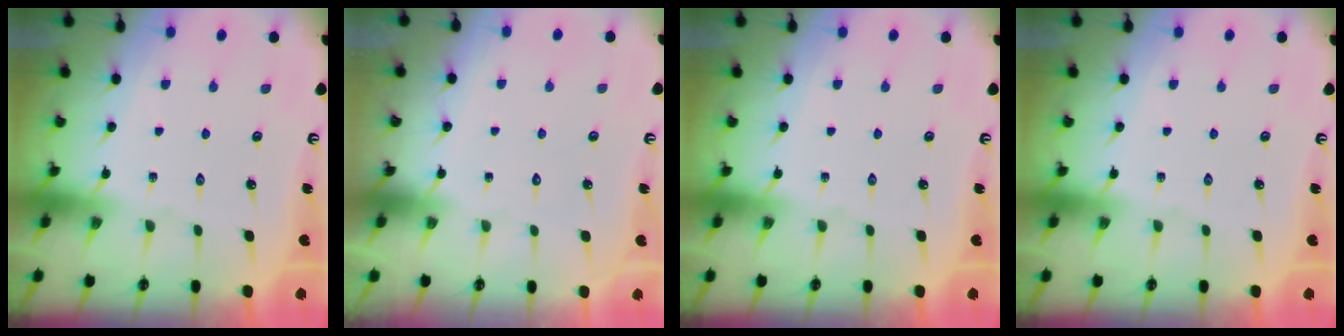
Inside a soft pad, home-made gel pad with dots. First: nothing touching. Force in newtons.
{"total": 1.5, "press": 1.5, "slide": 0.1}
{"total": 0.0}
{"total": 0.0}